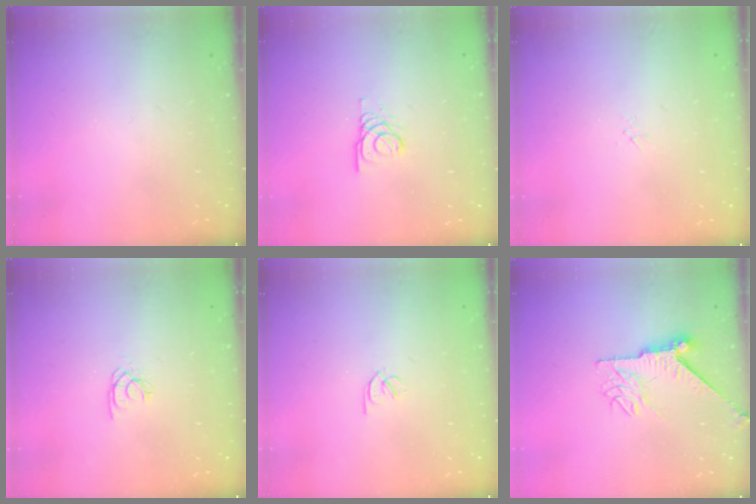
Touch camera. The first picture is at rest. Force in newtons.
{"total": 3.4, "press": 3.4, "slide": 0.3}
{"total": 1.7, "press": 1.6, "slide": 0.2}
{"total": 2.0, "press": 2.0, "slide": 0.4}
{"total": 1.8, "press": 1.7, "slide": 0.5}
{"total": 8.4, "press": 8.4, "slide": 0.5}